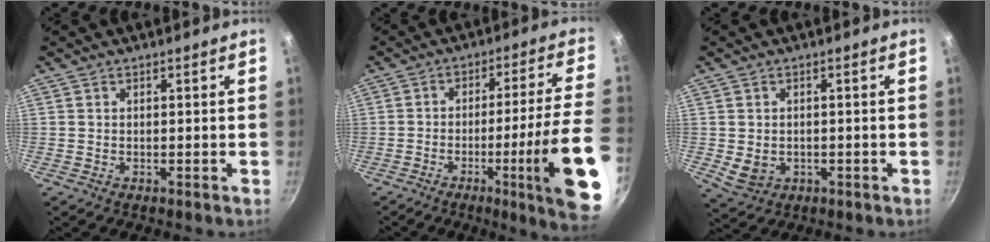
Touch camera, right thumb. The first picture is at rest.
{"total": 18.4, "force": [-6.7, 0.5, 17.1], "torque": [-0.222, 0.025, -0.094]}
{"total": 4.2, "force": [-0.5, 3.4, 2.4], "torque": [-0.042, 0.000, 0.005]}